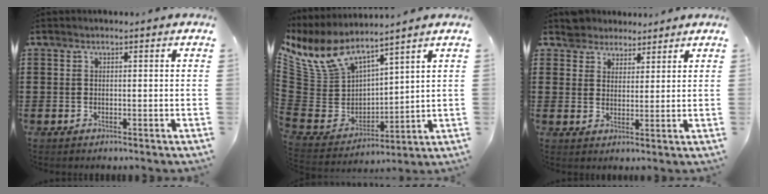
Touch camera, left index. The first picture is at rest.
{"total": 8.9, "force": [7.0, 4.6, 3.1], "torque": [-0.115, -0.053, 0.128]}
{"total": 3.7, "force": [2.9, 2.2, -0.6], "torque": [-0.007, 0.005, 0.057]}